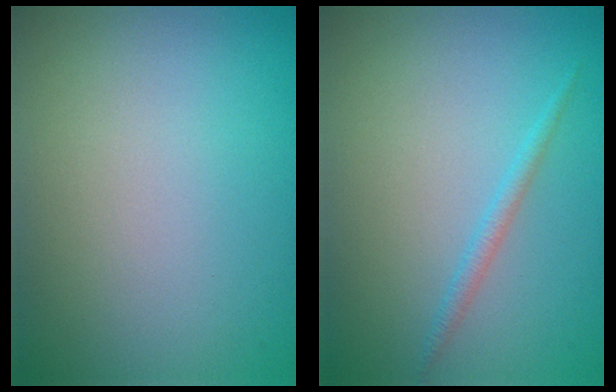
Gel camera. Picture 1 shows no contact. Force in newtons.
{"total": 1.1, "press": 1.1, "slide": 0.1}